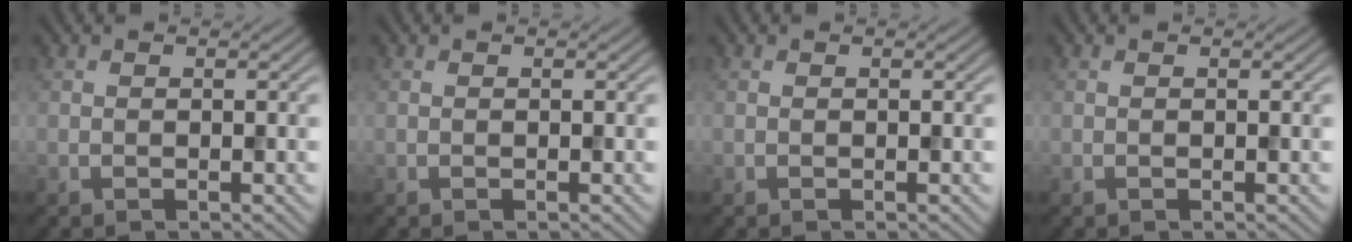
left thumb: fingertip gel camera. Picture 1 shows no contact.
{"total": 0.0}
{"total": 0.0}
{"total": 0.0}